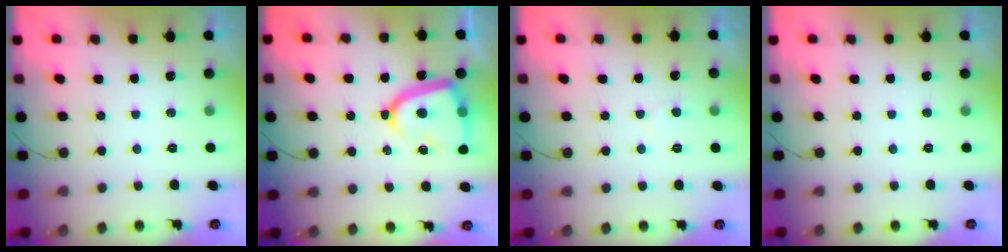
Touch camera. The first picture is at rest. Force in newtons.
{"total": 15.2, "press": 15.1, "slide": 1.6}
{"total": 3.5, "press": 3.5, "slide": 0.4}
{"total": 0.0}